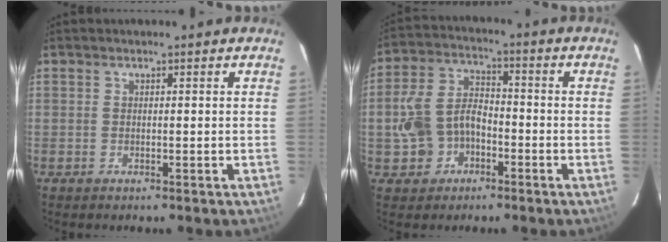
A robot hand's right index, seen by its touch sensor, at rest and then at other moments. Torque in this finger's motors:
{"motor_torque": [0.31, -0.08, 0.39, 0.07]}